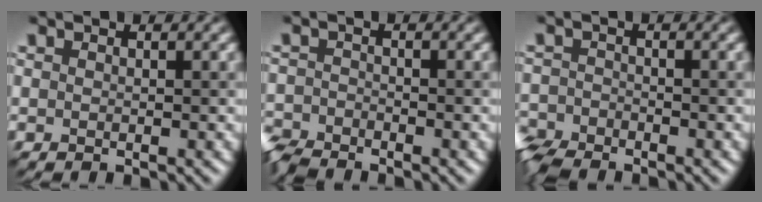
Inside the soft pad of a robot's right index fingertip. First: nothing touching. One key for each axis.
{"total": 3.1, "fx": -2.9, "fy": 0.8, "fz": 0.7, "tx": -0.016, "ty": -0.005, "tz": -0.069}
{"total": 3.8, "fx": -3.5, "fy": 1.1, "fz": 1.2, "tx": -0.032, "ty": -0.010, "tz": -0.082}